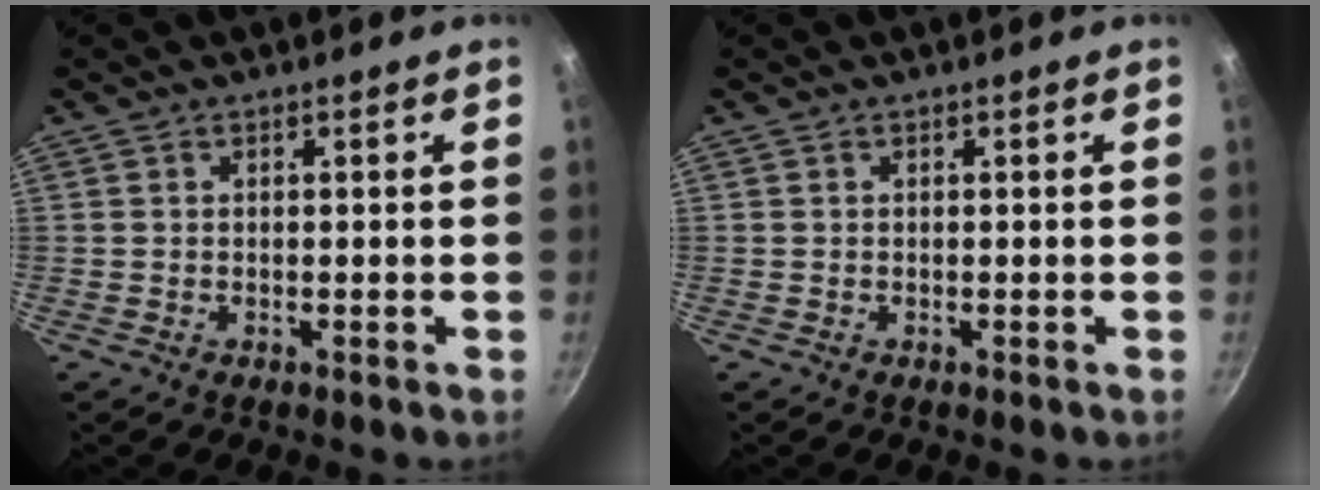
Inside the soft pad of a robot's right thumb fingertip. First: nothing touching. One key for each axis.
{"total": 0.0}